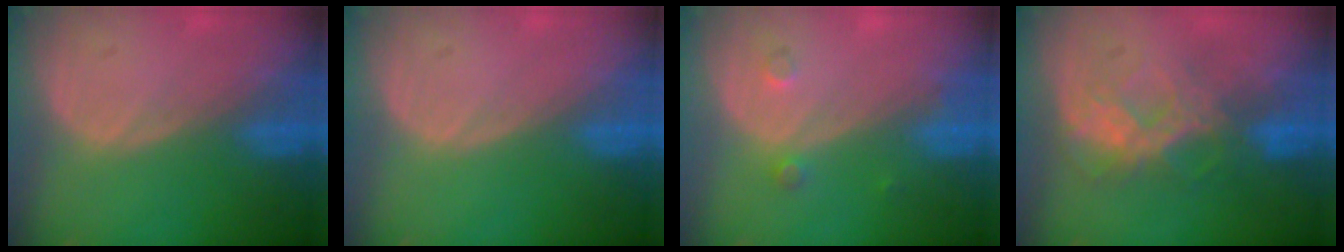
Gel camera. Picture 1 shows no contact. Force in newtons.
{"total": 0.0}
{"total": 1.7, "press": 1.7, "slide": 0.3}
{"total": 6.5, "press": 6.5, "slide": 0.4}